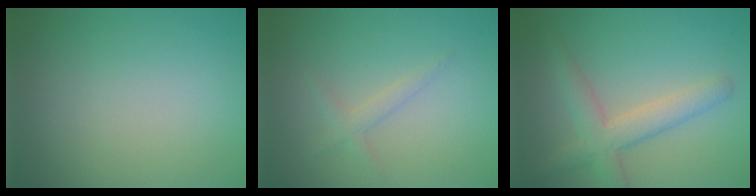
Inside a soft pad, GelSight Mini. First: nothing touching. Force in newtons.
{"total": 1.3, "press": 1.3, "slide": 0.1}
{"total": 4.0, "press": 4.0, "slide": 0.3}